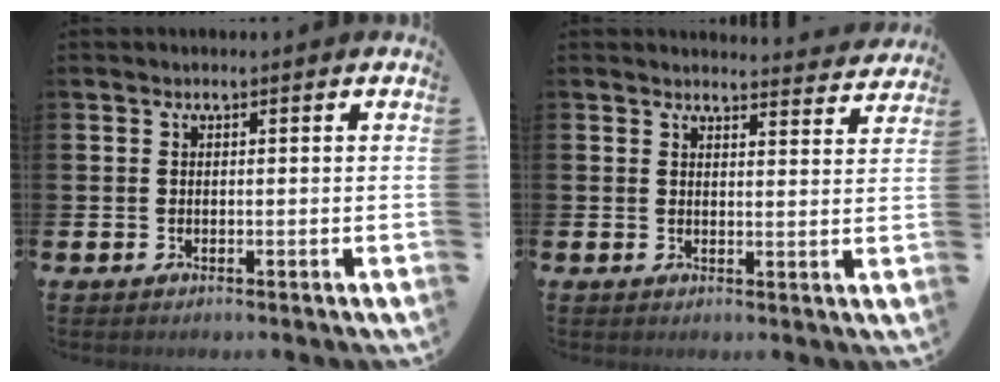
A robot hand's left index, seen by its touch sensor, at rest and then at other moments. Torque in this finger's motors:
{"motor_torque": [0.92, -1.21, 0.16, 0.02]}